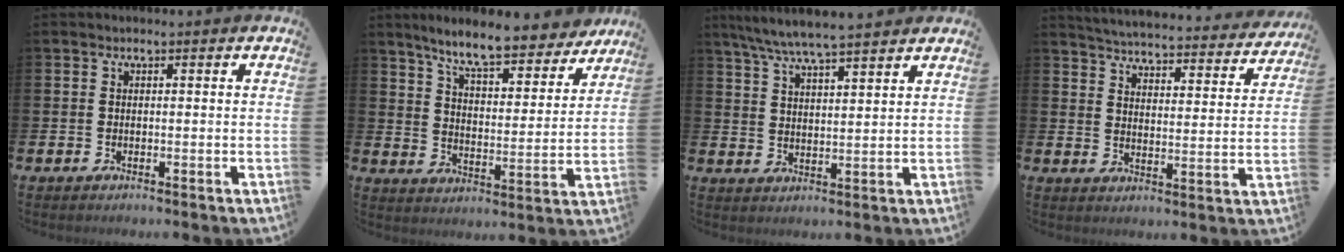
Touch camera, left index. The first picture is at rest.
{"total": 9.3, "force": [8.4, 1.4, 3.8], "torque": [-0.089, -0.048, 0.145]}
{"total": 6.7, "force": [6.2, 0.1, 2.3], "torque": [-0.070, -0.023, 0.113]}
{"total": 4.7, "force": [4.7, 0.3, 0.7], "torque": [-0.034, -0.044, 0.075]}